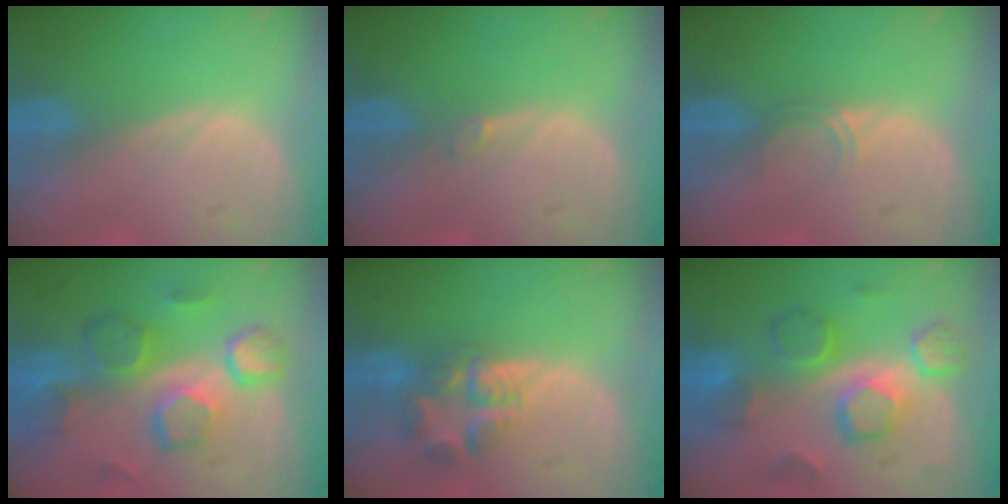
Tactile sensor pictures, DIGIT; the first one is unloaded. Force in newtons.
{"total": 0.7, "press": 0.7, "slide": 0.2}
{"total": 1.7, "press": 1.4, "slide": 1.0}
{"total": 10.4, "press": 9.3, "slide": 4.8}
{"total": 6.0, "press": 5.9, "slide": 0.8}
{"total": 8.5, "press": 8.5, "slide": 0.2}